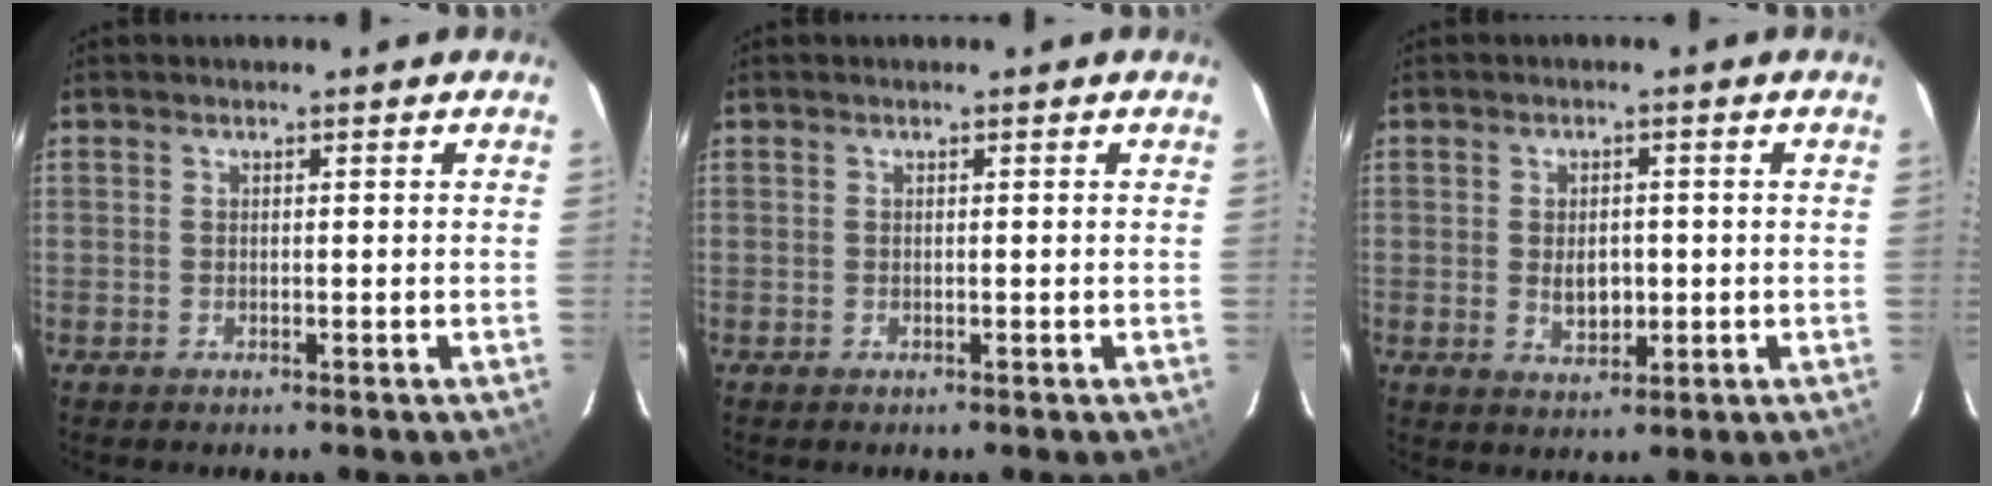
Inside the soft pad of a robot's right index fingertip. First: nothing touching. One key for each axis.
{"total": 0.0}
{"total": 4.3, "fx": -0.4, "fy": 2.8, "fz": 3.2, "tx": -0.054, "ty": -0.004, "tz": 0.000}